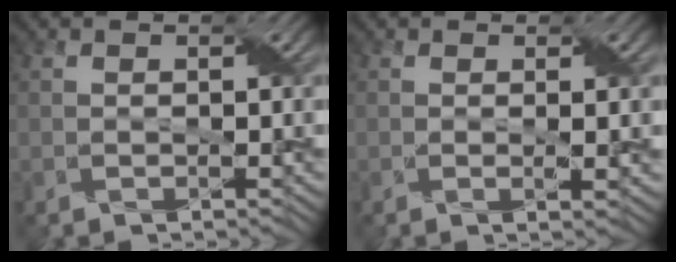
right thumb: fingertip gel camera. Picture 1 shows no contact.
{"total": 1.9, "force": [0.2, 0.1, 1.9], "torque": [-0.036, 0.001, 0.003]}